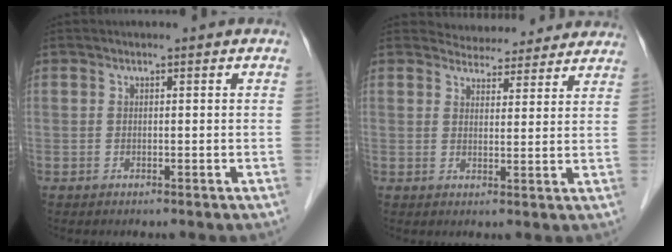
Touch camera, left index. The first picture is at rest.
{"total": 13.1, "force": [12.6, 3.5, 1.2], "torque": [0.008, -0.002, 0.138]}